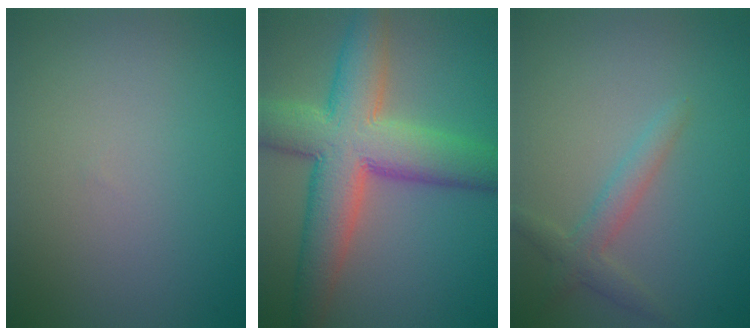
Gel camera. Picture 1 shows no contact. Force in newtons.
{"total": 9.9, "press": 9.9, "slide": 0.5}
{"total": 2.2, "press": 2.2, "slide": 0.1}